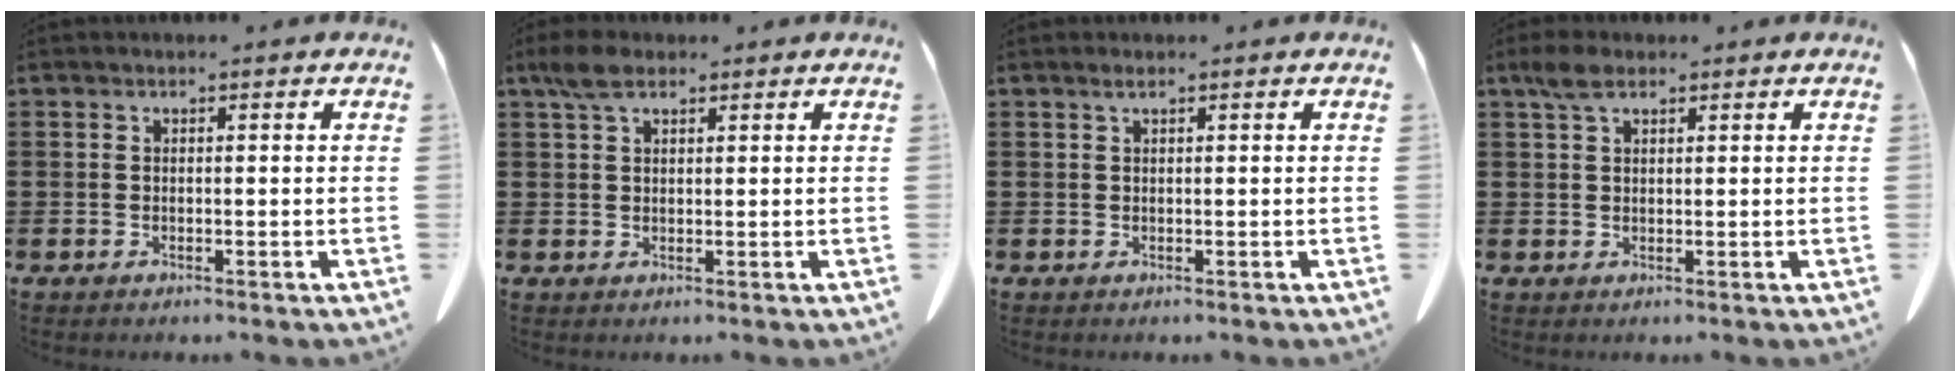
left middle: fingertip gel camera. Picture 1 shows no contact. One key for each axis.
{"total": 3.5, "fx": 2.2, "fy": 1.7, "fz": 2.1, "tx": -0.048, "ty": 0.009, "tz": 0.039}
{"total": 0.7, "fx": 0.4, "fy": 0.1, "fz": 0.6, "tx": -0.013, "ty": 0.002, "tz": 0.008}
{"total": 2.9, "fx": 1.7, "fy": 1.5, "fz": 1.8, "tx": -0.041, "ty": 0.008, "tz": 0.031}